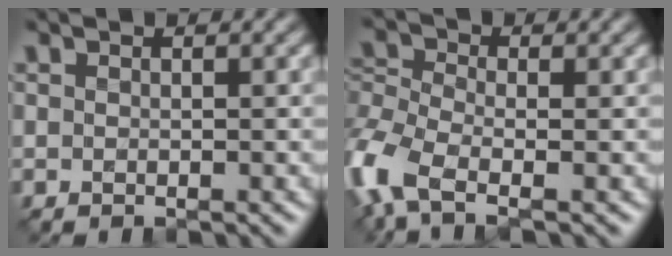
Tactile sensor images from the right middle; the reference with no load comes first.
{"total": 7.8, "force": [-3.6, 3.9, 5.7], "torque": [-0.159, -0.011, -0.085]}